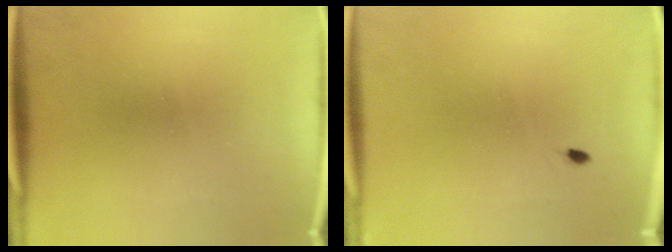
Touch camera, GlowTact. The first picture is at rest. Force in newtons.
{"total": 0.5}